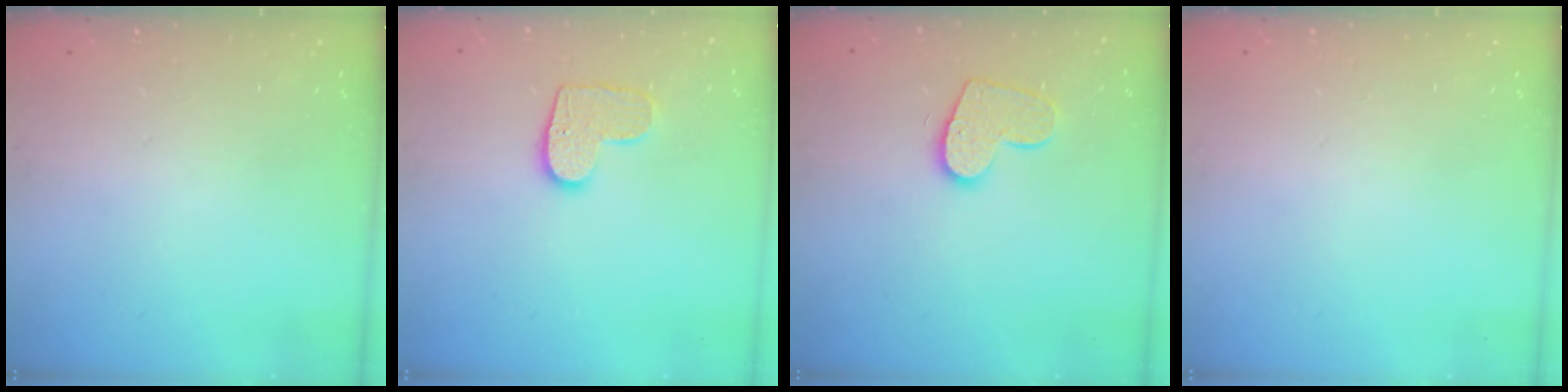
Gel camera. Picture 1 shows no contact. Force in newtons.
{"total": 9.2, "press": 9.2, "slide": 0.3}
{"total": 10.6, "press": 10.5, "slide": 0.8}
{"total": 0.0}